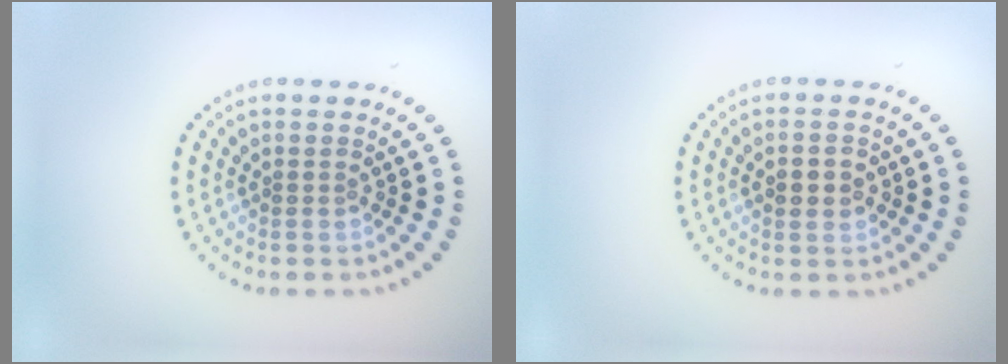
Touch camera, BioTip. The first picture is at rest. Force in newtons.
{"total": 2.2, "press": 2.2, "slide": 0.2}